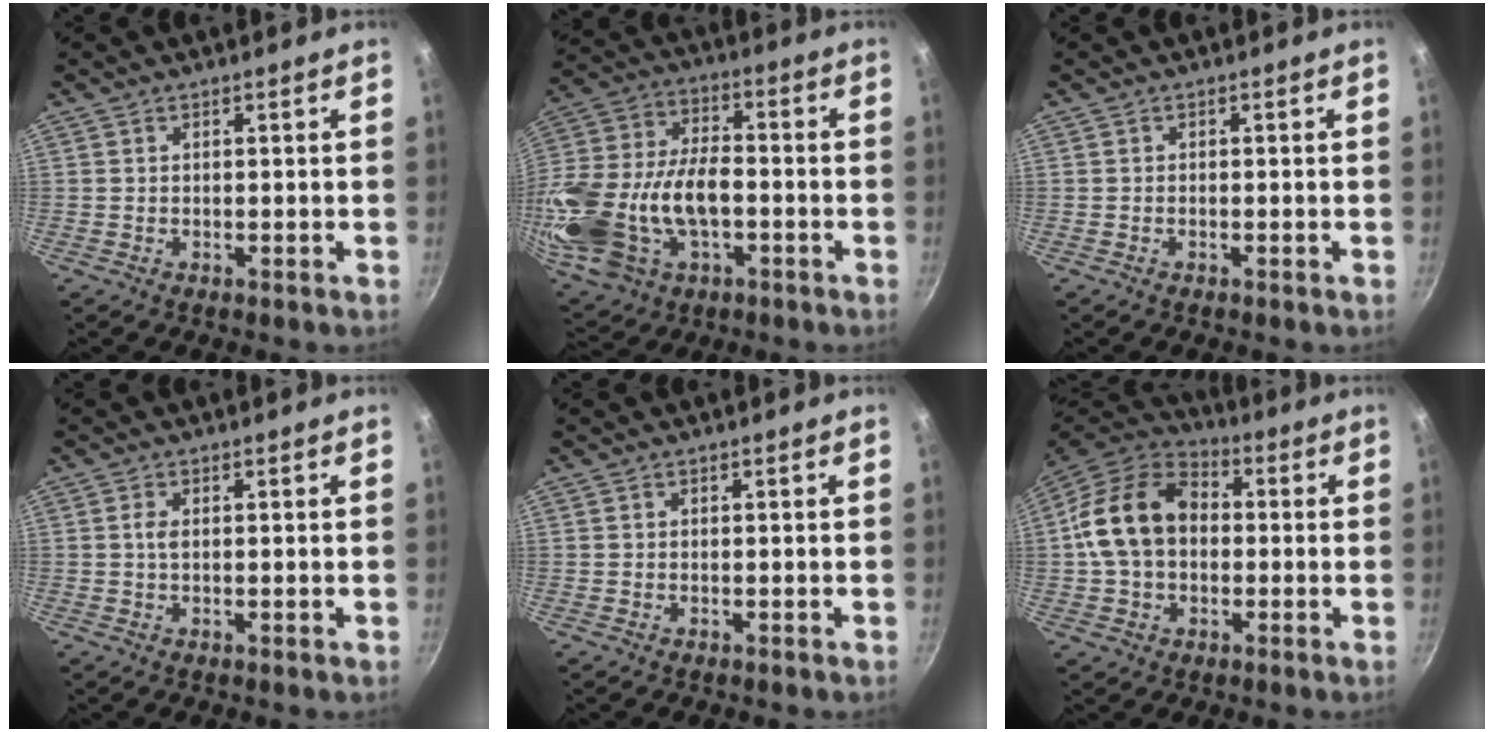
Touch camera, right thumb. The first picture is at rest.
{"total": 28.2, "force": [-6.1, 17.1, 21.6], "torque": [-0.538, -0.002, -0.099]}
{"total": 0.0}
{"total": 1.7, "force": [0.2, 0.8, 1.5], "torque": [-0.033, -0.001, 0.001]}
{"total": 0.0}
{"total": 16.6, "force": [0.4, 12.1, 11.4], "torque": [-0.193, 0.034, -0.003]}